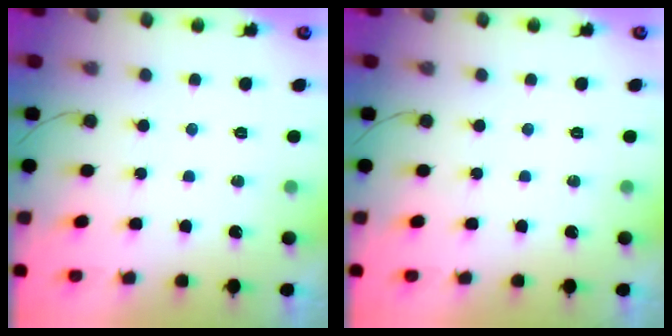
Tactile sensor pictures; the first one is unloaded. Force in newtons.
{"total": 0.0}